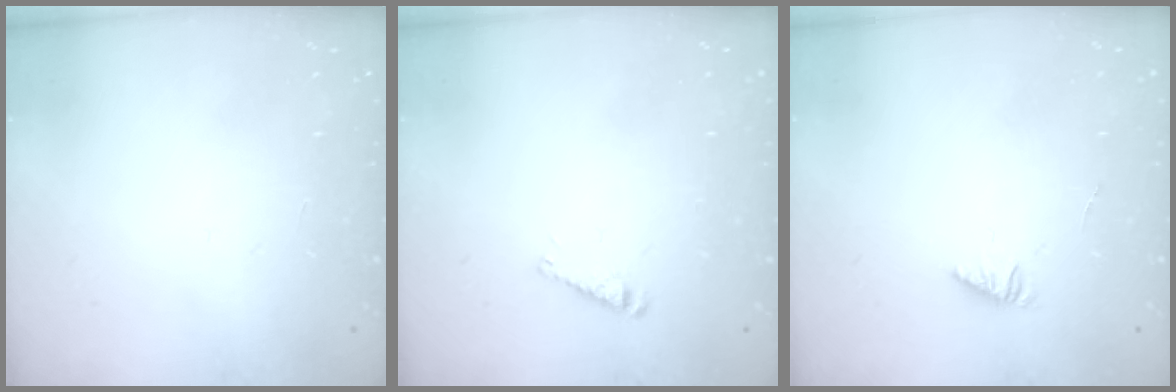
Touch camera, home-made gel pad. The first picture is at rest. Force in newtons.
{"total": 3.5, "press": 3.5, "slide": 0.1}
{"total": 1.2, "press": 1.1, "slide": 0.3}